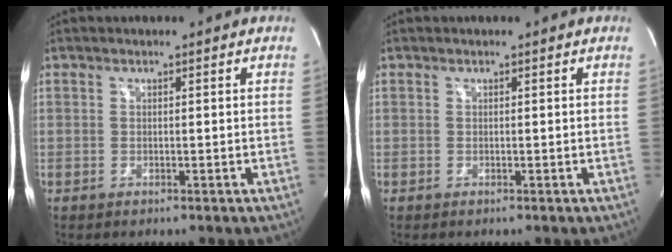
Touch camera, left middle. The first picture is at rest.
{"total": 0.0}